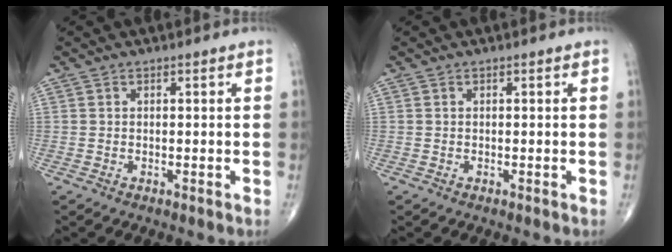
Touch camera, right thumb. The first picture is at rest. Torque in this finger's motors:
{"motor_torque": [0.00, 0.00, 0.00, 0.00, 0.00]}